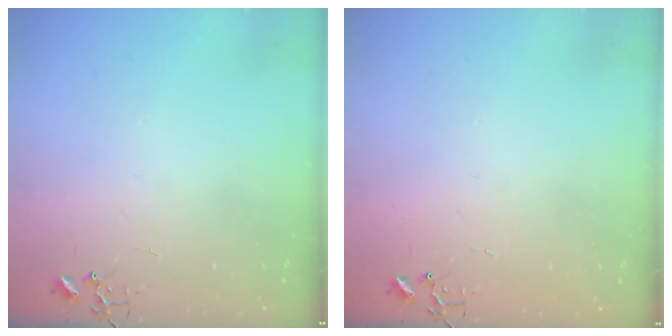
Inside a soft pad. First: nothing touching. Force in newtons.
{"total": 1.5, "press": 1.5, "slide": 0.3}